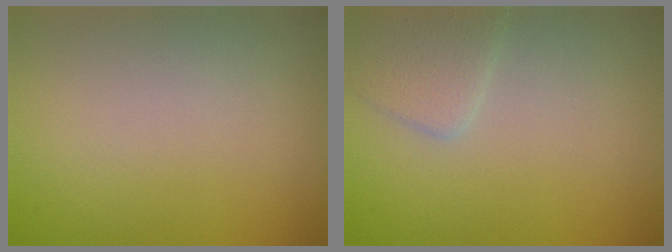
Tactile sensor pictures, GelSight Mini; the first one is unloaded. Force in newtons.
{"total": 2.5, "press": 2.5, "slide": 0.3}